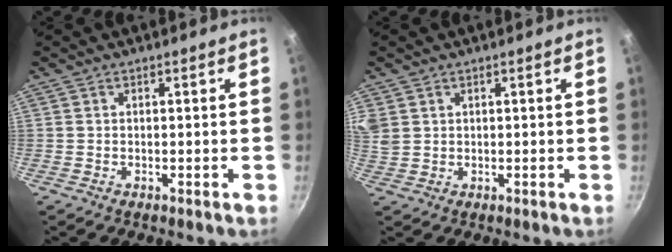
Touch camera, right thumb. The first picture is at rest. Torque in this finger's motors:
{"motor_torque": [0.04, 0.11, 0.12, 0.14, 0.27]}